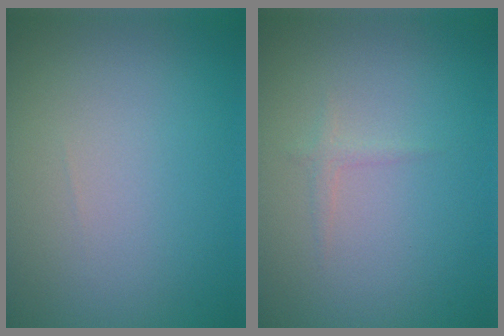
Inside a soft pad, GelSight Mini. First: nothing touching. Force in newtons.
{"total": 0.7, "press": 0.7, "slide": 0.0}